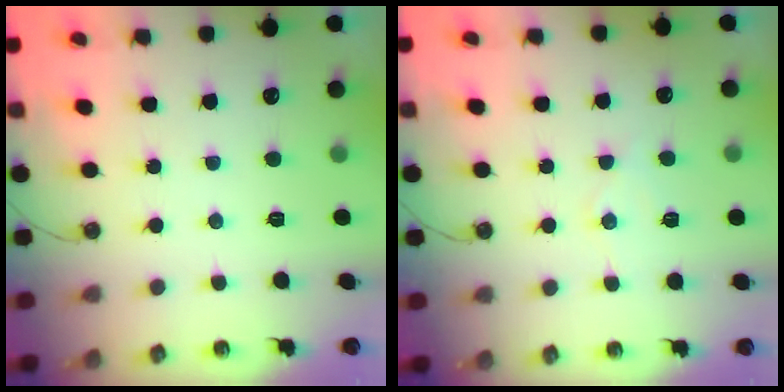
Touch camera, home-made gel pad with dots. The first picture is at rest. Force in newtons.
{"total": 7.6, "press": 7.6, "slide": 0.6}